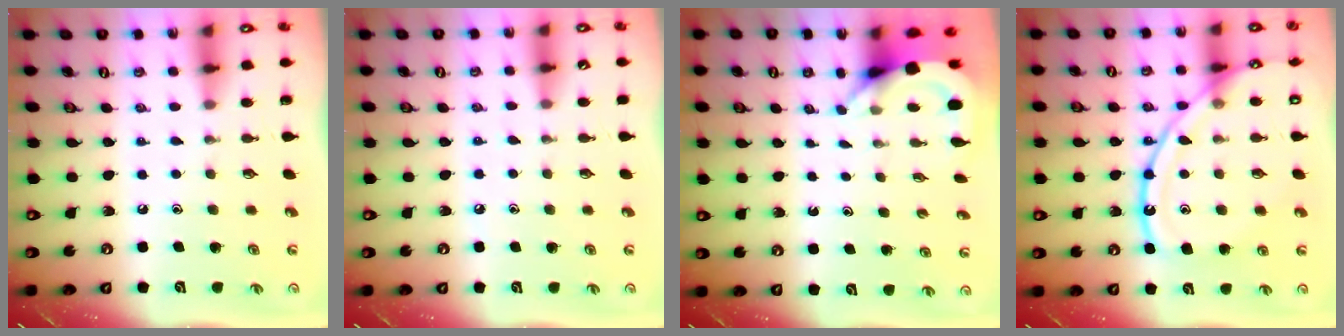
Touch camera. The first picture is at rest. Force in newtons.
{"total": 2.8, "press": 2.8, "slide": 0.4}
{"total": 3.9, "press": 3.9, "slide": 0.3}
{"total": 16.9, "press": 16.8, "slide": 1.6}